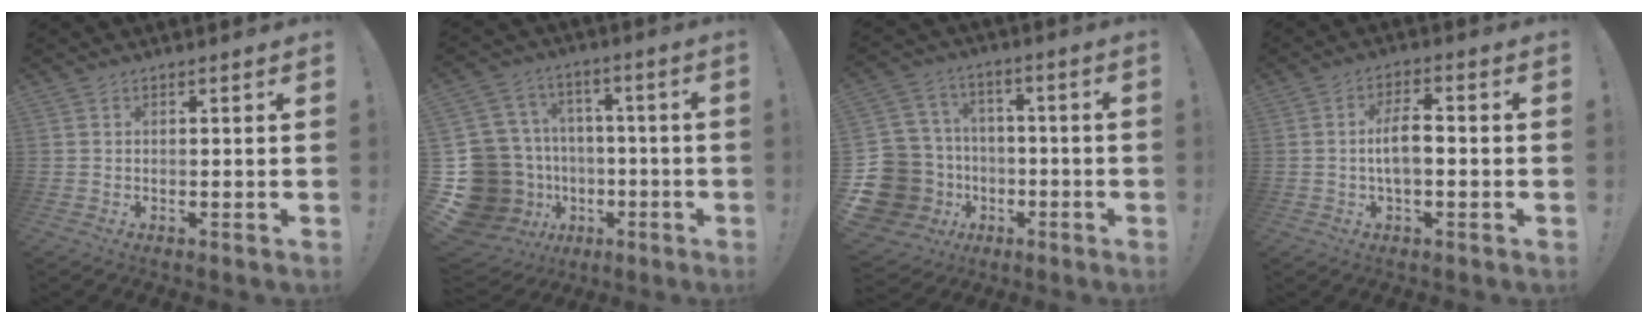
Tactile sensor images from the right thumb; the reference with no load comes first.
{"total": 21.5, "force": [-5.5, 18.1, 10.3], "torque": [-0.193, 0.020, -0.027]}
{"total": 18.3, "force": [-4.4, 15.9, 8.0], "torque": [-0.173, 0.030, -0.030]}
{"total": 7.2, "force": [-0.9, 2.8, 6.6], "torque": [-0.117, 0.004, -0.021]}